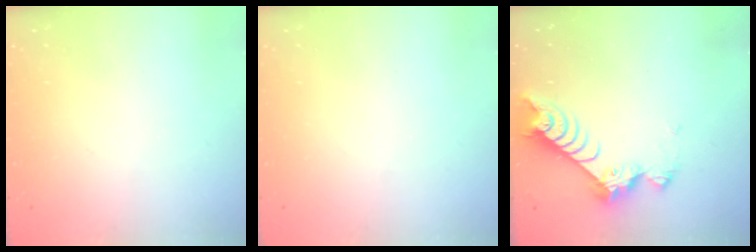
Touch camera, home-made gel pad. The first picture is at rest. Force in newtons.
{"total": 0.0}
{"total": 7.3, "press": 7.3, "slide": 0.9}